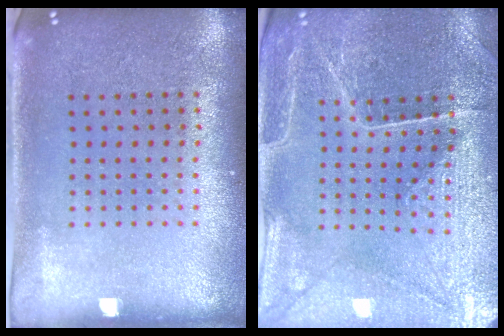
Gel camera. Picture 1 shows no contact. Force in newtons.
{"total": 2.7, "press": 2.7, "slide": 0.2}